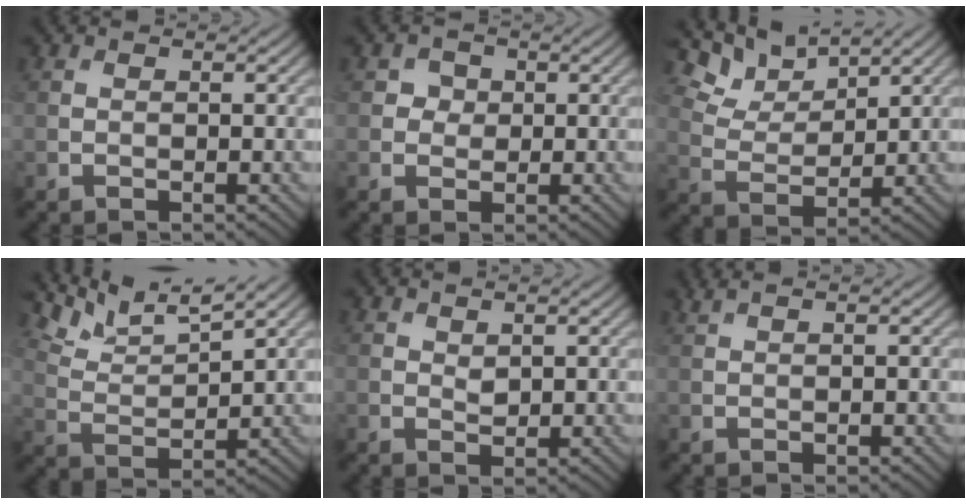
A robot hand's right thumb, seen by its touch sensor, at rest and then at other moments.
{"total": 2.0, "force": [0.4, 1.9, 0.6], "torque": [-0.005, -0.002, 0.002]}
{"total": 8.1, "force": [6.5, 2.8, 4.0], "torque": [-0.093, -0.001, 0.128]}
{"total": 7.3, "force": [5.7, 1.7, 4.3], "torque": [-0.101, 0.009, 0.112]}
{"total": 1.2, "force": [0.7, 0.7, 0.7], "torque": [-0.015, -0.003, 0.016]}
{"total": 1.1, "force": [0.9, 0.1, 0.6], "torque": [-0.020, 0.009, 0.018]}